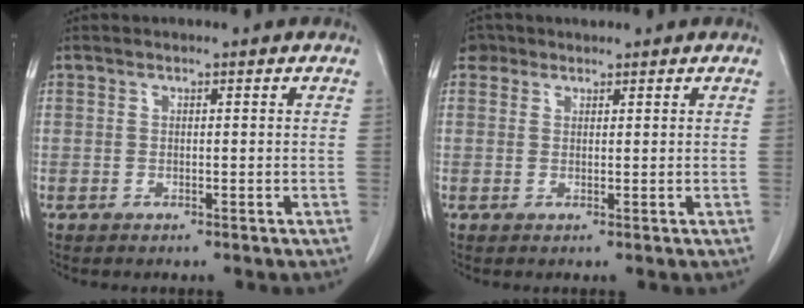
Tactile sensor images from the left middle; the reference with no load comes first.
{"total": 2.0, "force": [1.4, 1.4, -0.1], "torque": [0.004, 0.011, 0.021]}